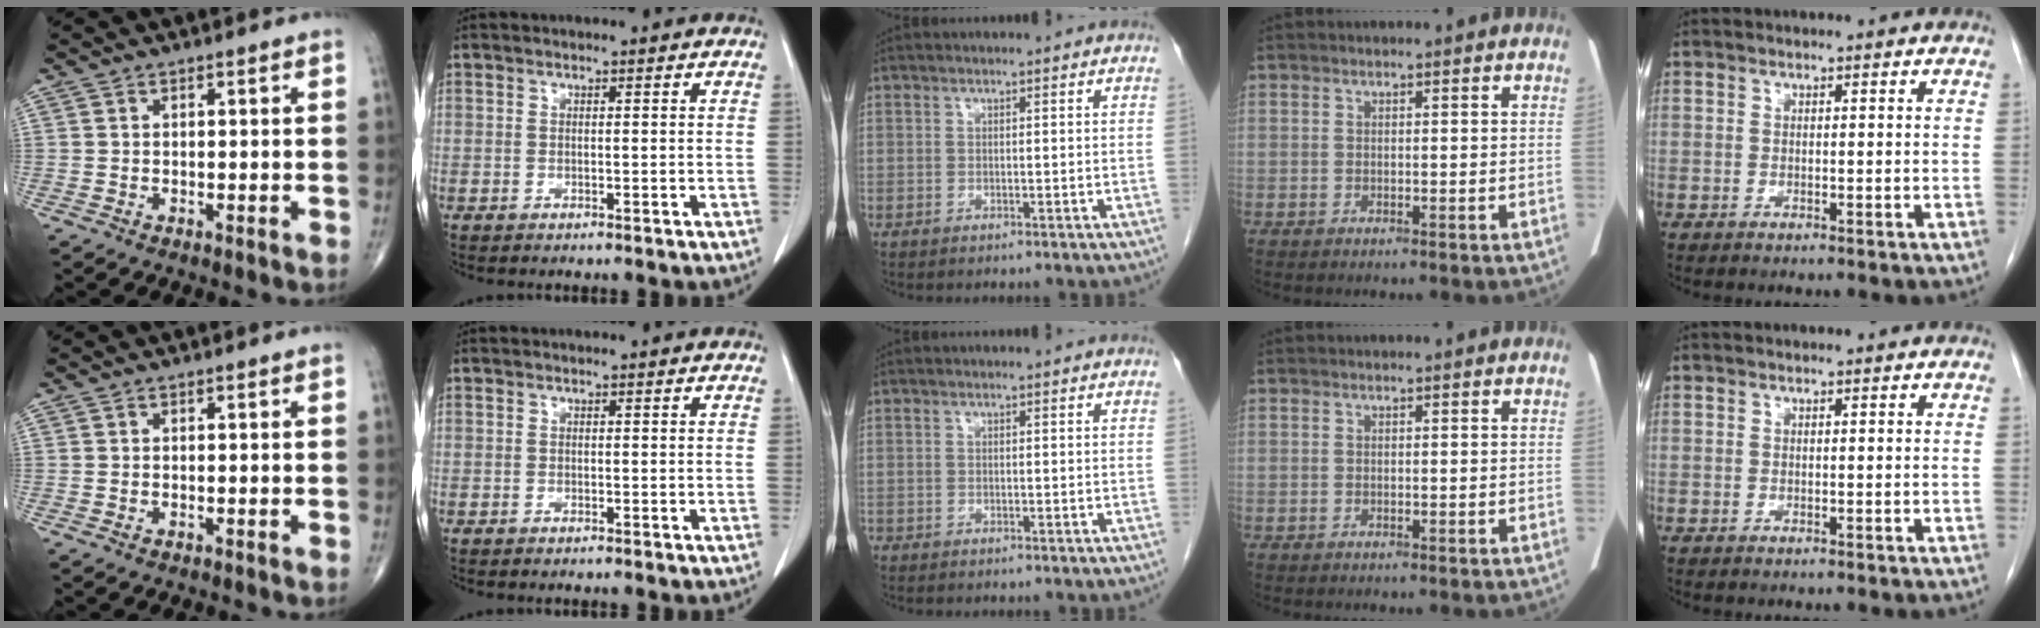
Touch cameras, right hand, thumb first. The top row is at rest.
{}